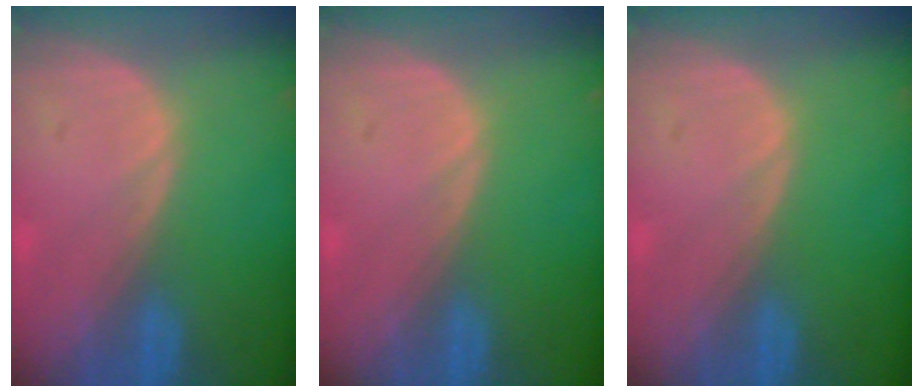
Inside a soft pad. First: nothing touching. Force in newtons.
{"total": 0.0}
{"total": 0.0}